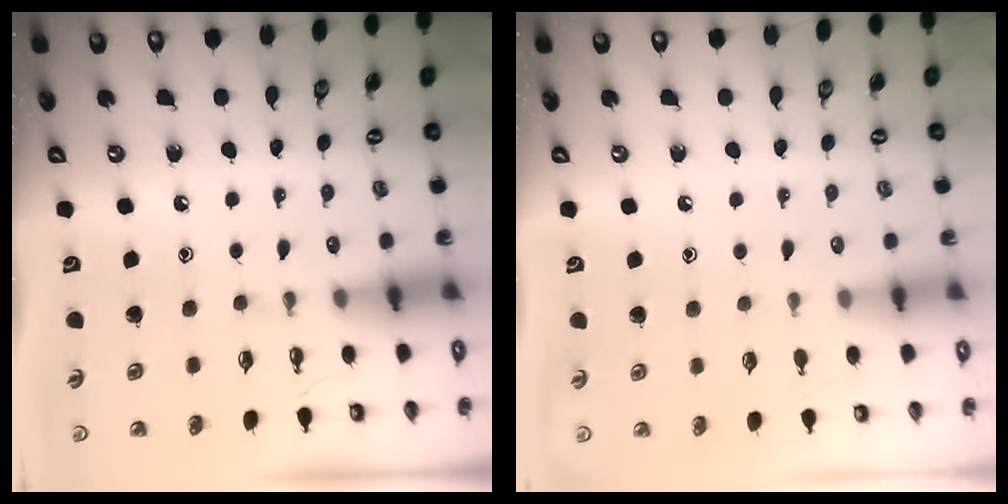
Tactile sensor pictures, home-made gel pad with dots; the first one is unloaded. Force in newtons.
{"total": 4.6, "press": 4.6, "slide": 0.5}